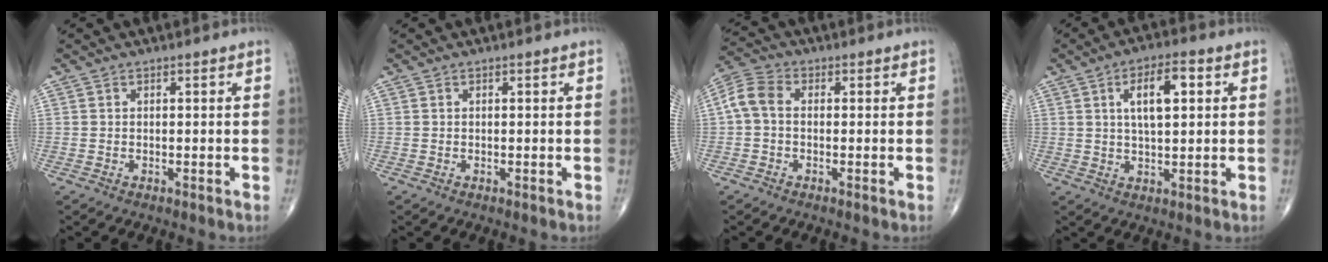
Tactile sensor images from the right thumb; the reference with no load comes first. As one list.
[{"total": 0.0}, {"total": 5.6, "force": [0.0, 3.9, 4.1], "torque": [-0.085, 0.017, -0.012]}, {"total": 8.5, "force": [2.4, 3.4, 7.4], "torque": [-0.112, 0.004, 0.037]}]